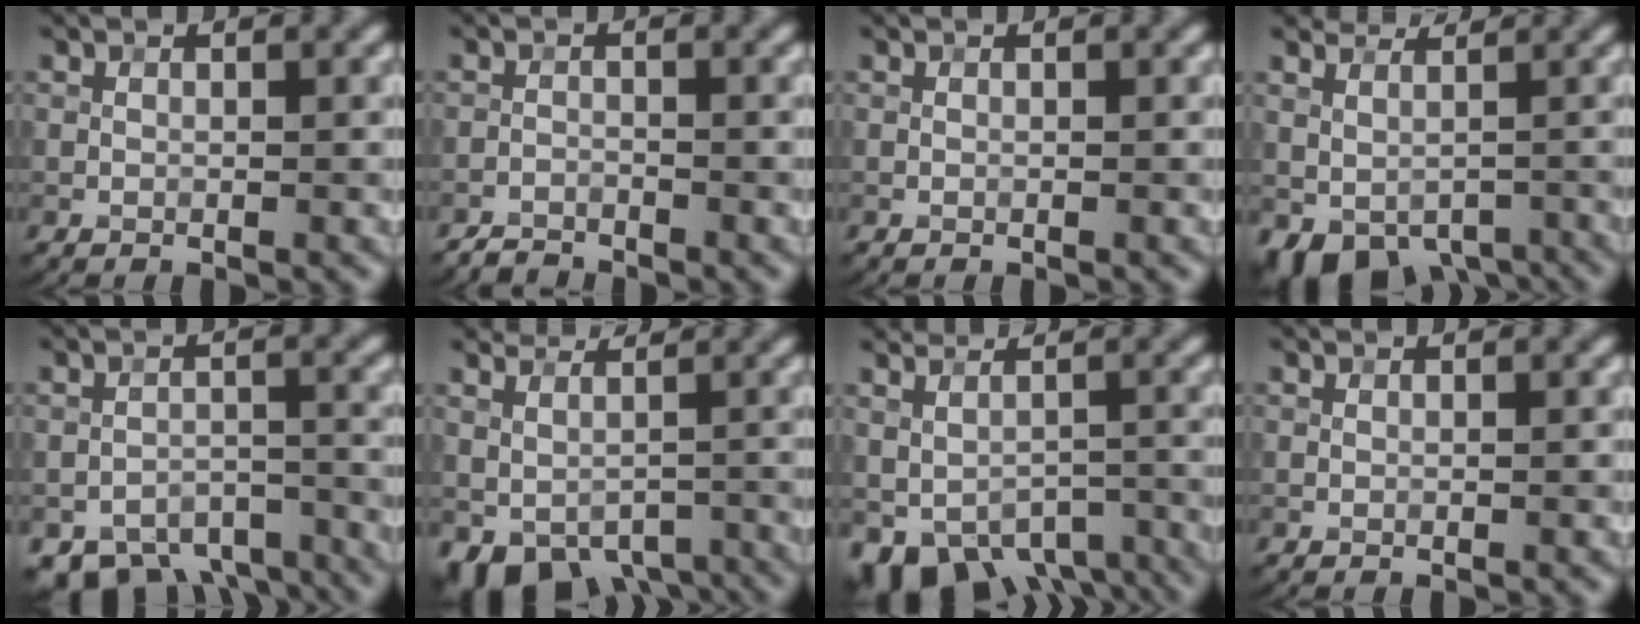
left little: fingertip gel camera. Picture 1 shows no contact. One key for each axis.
{"total": 1.6, "fx": -1.6, "fy": 0.1, "fz": -0.1, "tx": 0.001, "ty": 0.006, "tz": -0.034}
{"total": 0.0}
{"total": 5.0, "fx": -0.2, "fy": 4.2, "fz": 2.7, "tx": -0.024, "ty": -0.004, "tz": 0.009}
{"total": 8.1, "fx": -6.8, "fy": 3.7, "fz": 2.6, "tx": -0.026, "ty": -0.007, "tz": -0.097}
{"total": 5.7, "fx": -1.4, "fy": 4.7, "fz": 2.9, "tx": -0.025, "ty": -0.006, "tz": -0.010}
{"total": 7.4, "fx": -3.6, "fy": 5.2, "fz": 3.9, "tx": -0.055, "ty": -0.002, "tz": -0.048}
{"total": 0.0}